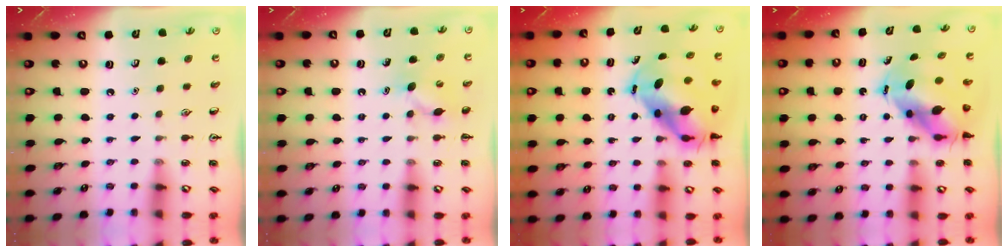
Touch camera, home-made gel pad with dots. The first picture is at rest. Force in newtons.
{"total": 8.1, "press": 7.9, "slide": 1.4}
{"total": 10.8, "press": 10.6, "slide": 2.4}
{"total": 7.5, "press": 7.3, "slide": 1.9}